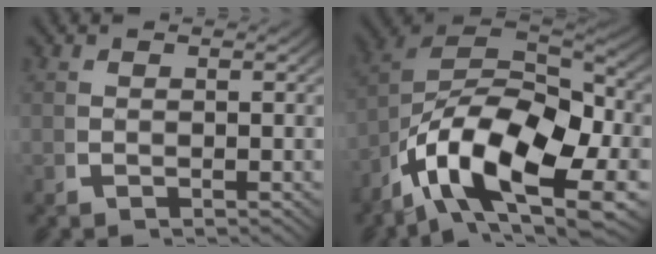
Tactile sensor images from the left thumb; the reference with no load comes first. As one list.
[{"total": 18.3, "force": [-2.1, 11.5, 14.1], "torque": [-0.296, -0.059, -0.016]}]